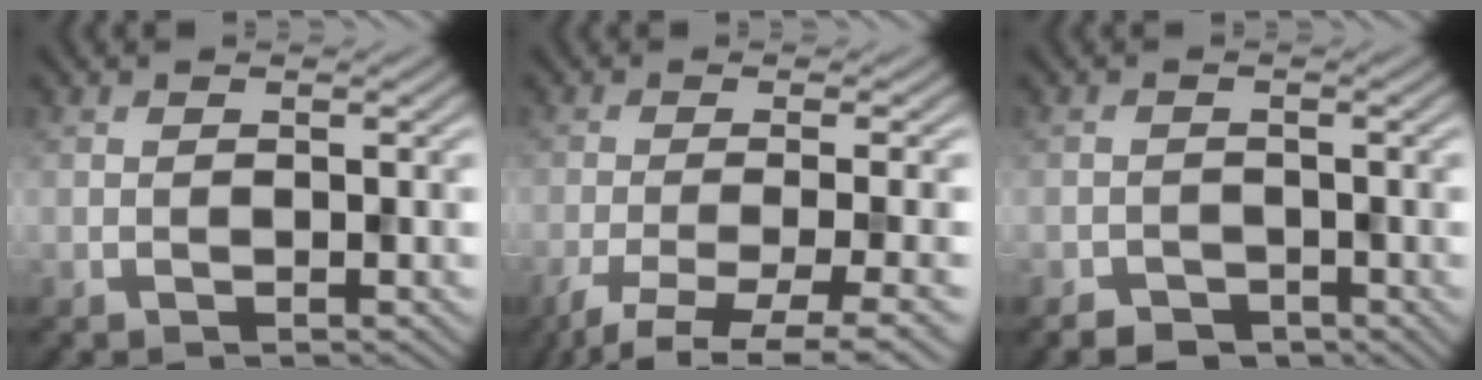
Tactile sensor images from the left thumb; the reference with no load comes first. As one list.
[{"total": 6.6, "force": [-3.2, 1.6, 5.6], "torque": [-0.093, -0.010, -0.057]}, {"total": 2.3, "force": [-1.8, 1.3, 0.6], "torque": [-0.009, -0.003, -0.036]}]